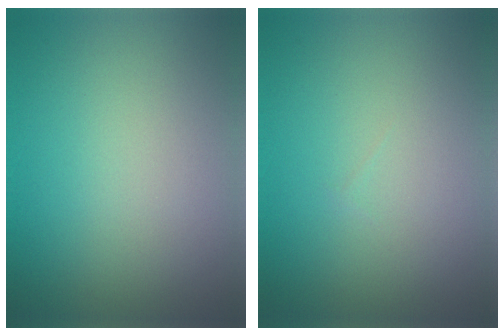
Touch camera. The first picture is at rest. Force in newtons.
{"total": 0.0}